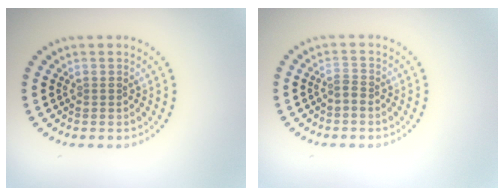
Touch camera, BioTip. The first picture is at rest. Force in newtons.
{"total": 1.1, "press": 0.9, "slide": 0.7}